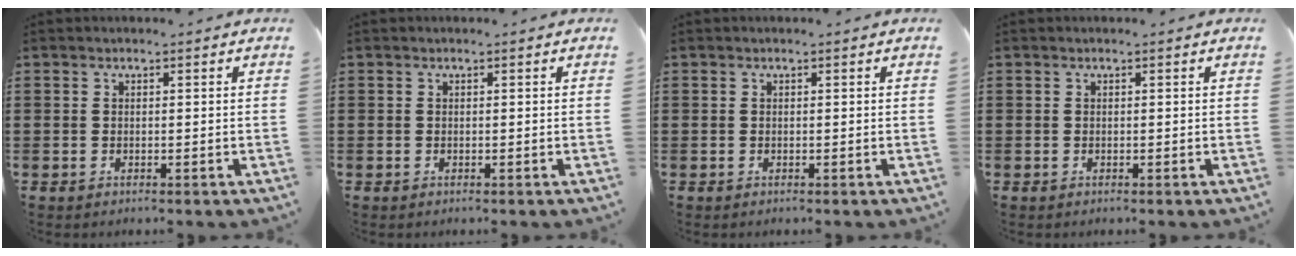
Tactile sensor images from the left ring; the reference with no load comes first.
{"total": 0.0}
{"total": 0.0}
{"total": 0.0}